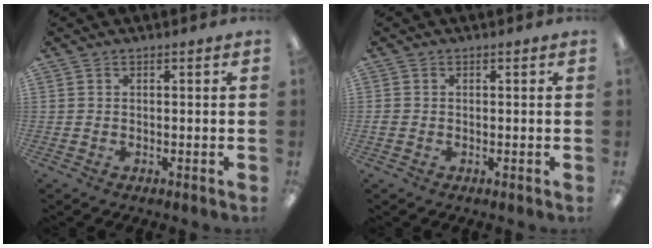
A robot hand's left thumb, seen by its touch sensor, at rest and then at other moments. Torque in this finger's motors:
{"motor_torque": [-0.04, 0.03, 0.02, -0.02, 0.00]}